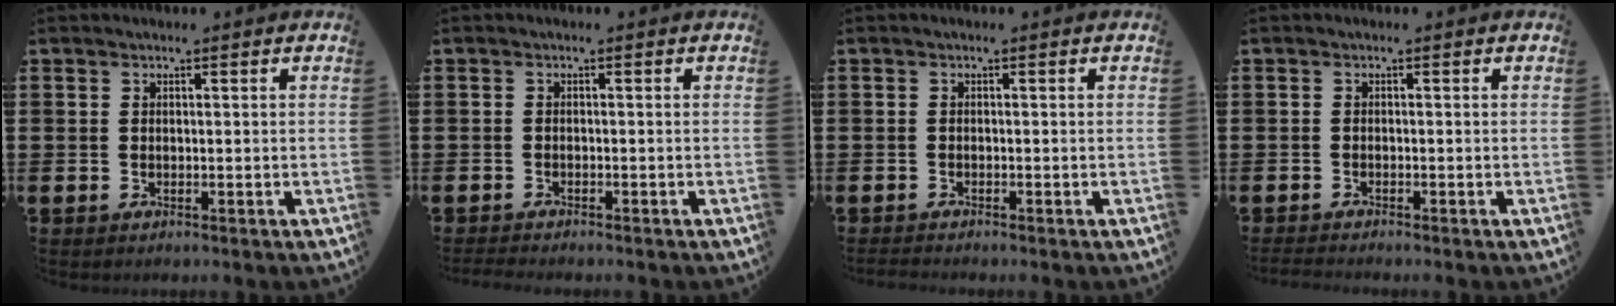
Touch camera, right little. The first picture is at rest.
{"total": 0.7, "force": [-0.7, 0.0, 0.1], "torque": [-0.003, -0.001, -0.013]}
{"total": 0.5, "force": [-0.5, 0.0, 0.1], "torque": [-0.002, -0.001, -0.010]}
{"total": 0.7, "force": [-0.7, 0.0, 0.2], "torque": [-0.004, -0.002, -0.014]}